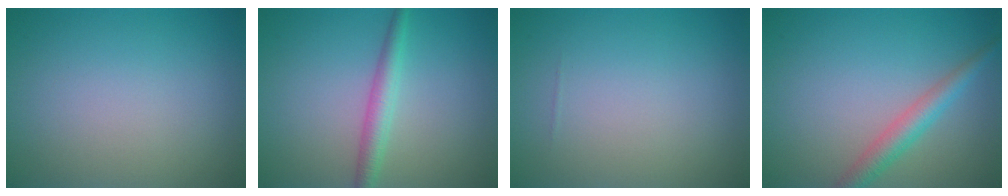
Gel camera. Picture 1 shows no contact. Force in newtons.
{"total": 2.5, "press": 2.5, "slide": 0.0}
{"total": 0.0}
{"total": 2.9, "press": 2.9, "slide": 0.1}